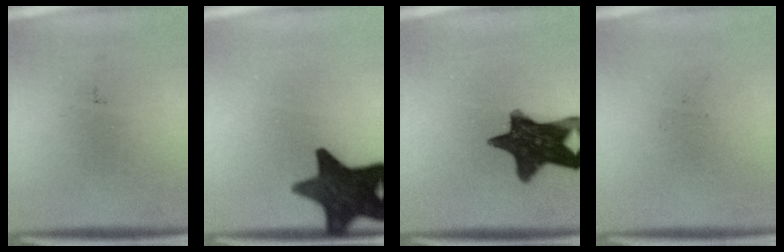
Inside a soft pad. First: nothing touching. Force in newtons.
{"total": 14.9}
{"total": 14.4}
{"total": 0.0}